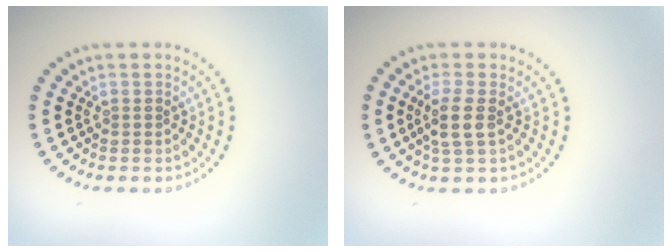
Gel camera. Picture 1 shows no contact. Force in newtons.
{"total": 2.4, "press": 2.0, "slide": 1.3}